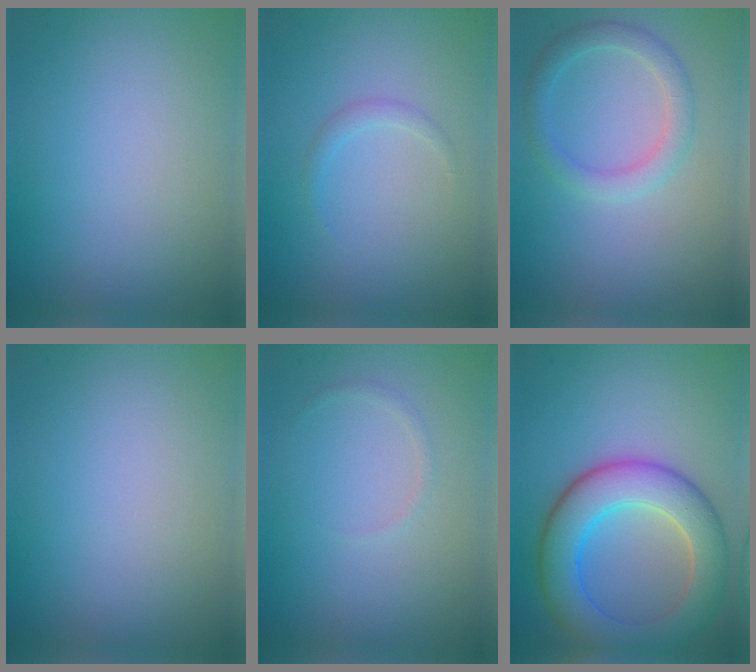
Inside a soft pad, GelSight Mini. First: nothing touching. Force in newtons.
{"total": 0.9, "press": 0.9, "slide": 0.0}
{"total": 2.5, "press": 2.5, "slide": 0.0}
{"total": 0.0}
{"total": 0.6, "press": 0.6, "slide": 0.1}
{"total": 8.3, "press": 8.2, "slide": 0.5}